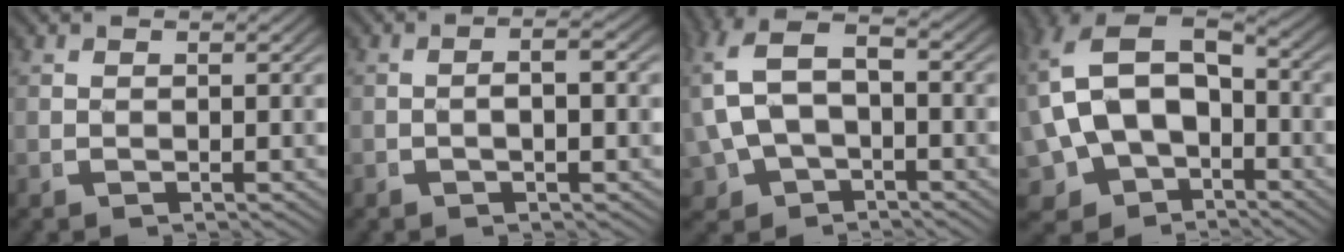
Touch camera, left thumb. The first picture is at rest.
{"total": 1.9, "force": [-0.5, 0.6, 1.7], "torque": [-0.032, 0.001, -0.008]}
{"total": 8.1, "force": [-0.5, 5.8, 5.6], "torque": [-0.144, -0.021, 0.007]}
{"total": 14.6, "force": [-1.5, 11.6, 8.7], "torque": [-0.211, -0.064, -0.008]}